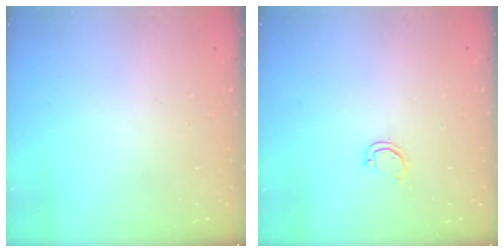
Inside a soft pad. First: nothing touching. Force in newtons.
{"total": 3.2, "press": 3.2, "slide": 0.2}